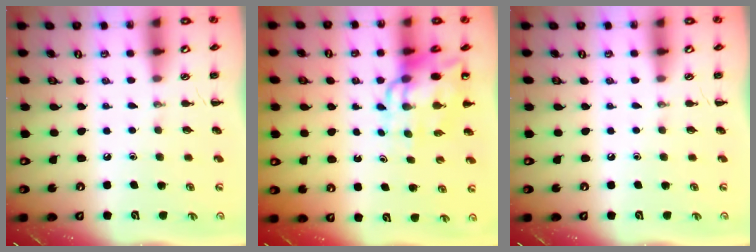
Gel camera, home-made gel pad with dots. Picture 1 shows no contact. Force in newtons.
{"total": 11.9, "press": 11.4, "slide": 3.3}
{"total": 0.0}